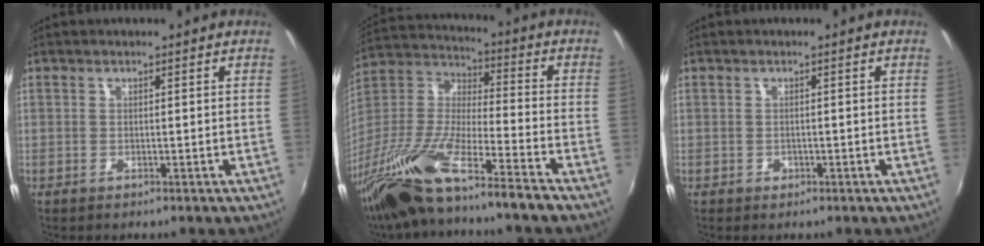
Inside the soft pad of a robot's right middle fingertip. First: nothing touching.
{"total": 20.0, "force": [-15.0, 1.3, 13.2], "torque": [-0.248, -0.039, -0.280]}
{"total": 0.9, "force": [-0.5, 0.8, 0.2], "torque": [-0.002, -0.003, -0.006]}